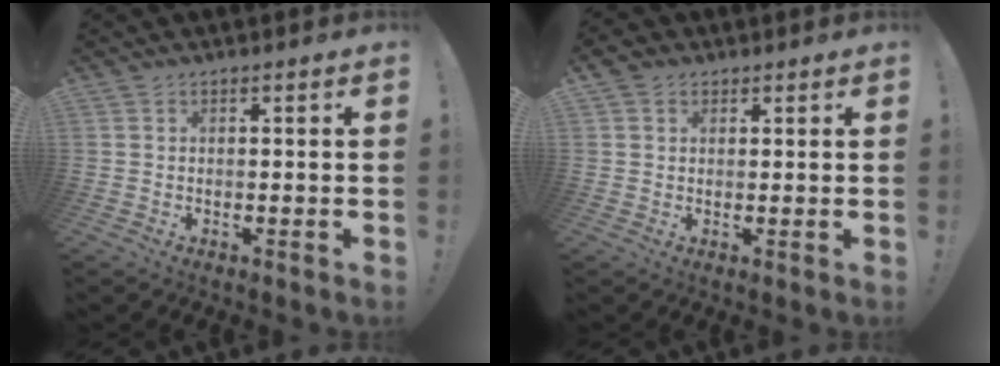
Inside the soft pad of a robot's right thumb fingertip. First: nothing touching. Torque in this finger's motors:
{"motor_torque": [0.08, 0.08, 0.24, 0.22, 0.02]}